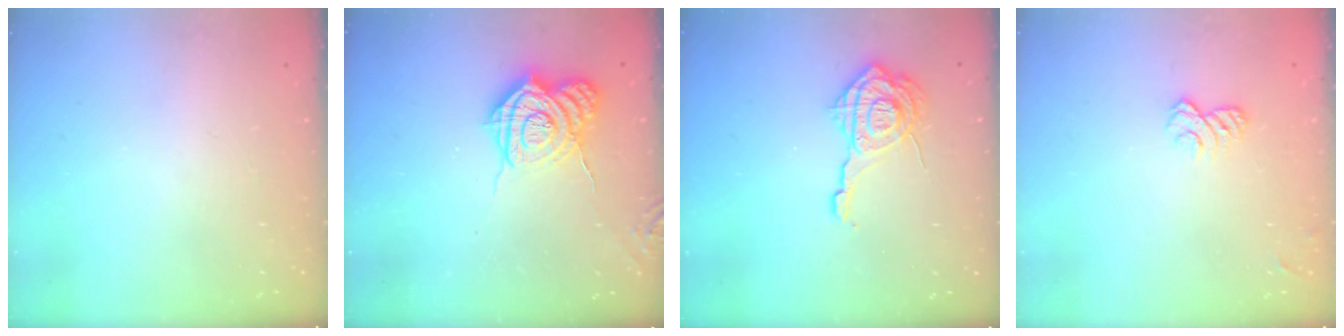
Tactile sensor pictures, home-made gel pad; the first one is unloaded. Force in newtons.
{"total": 11.4, "press": 11.3, "slide": 1.0}
{"total": 14.4, "press": 14.3, "slide": 1.3}
{"total": 6.2, "press": 6.1, "slide": 1.1}